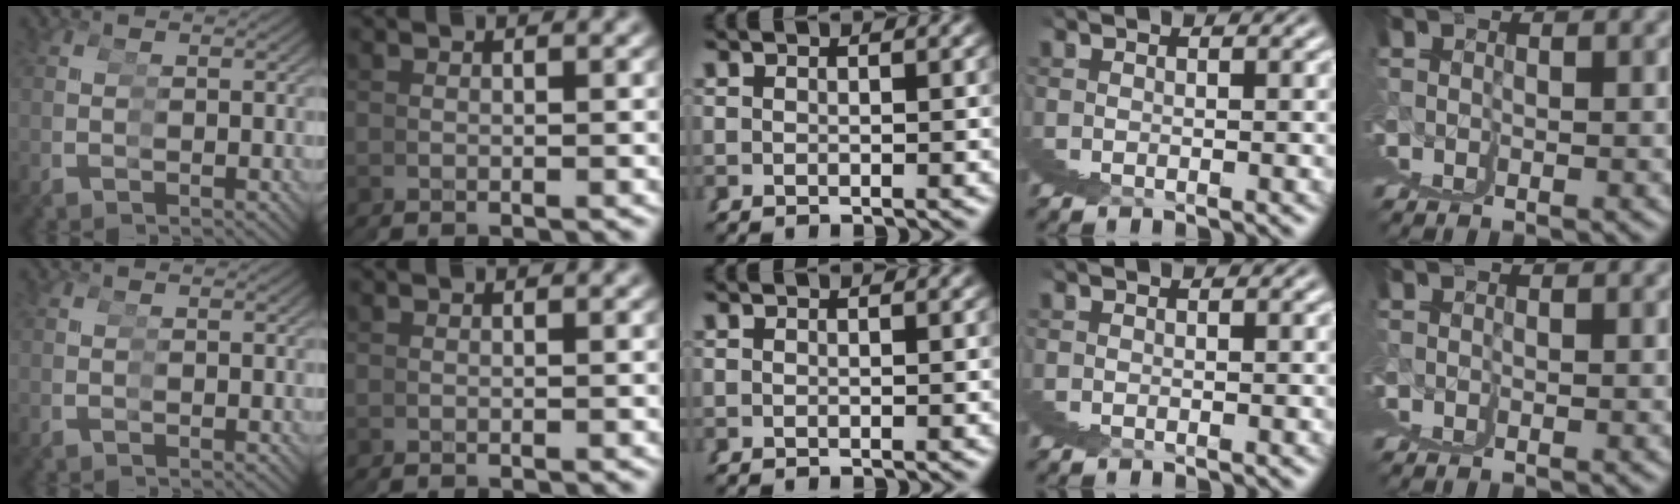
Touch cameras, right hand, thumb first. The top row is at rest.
{}